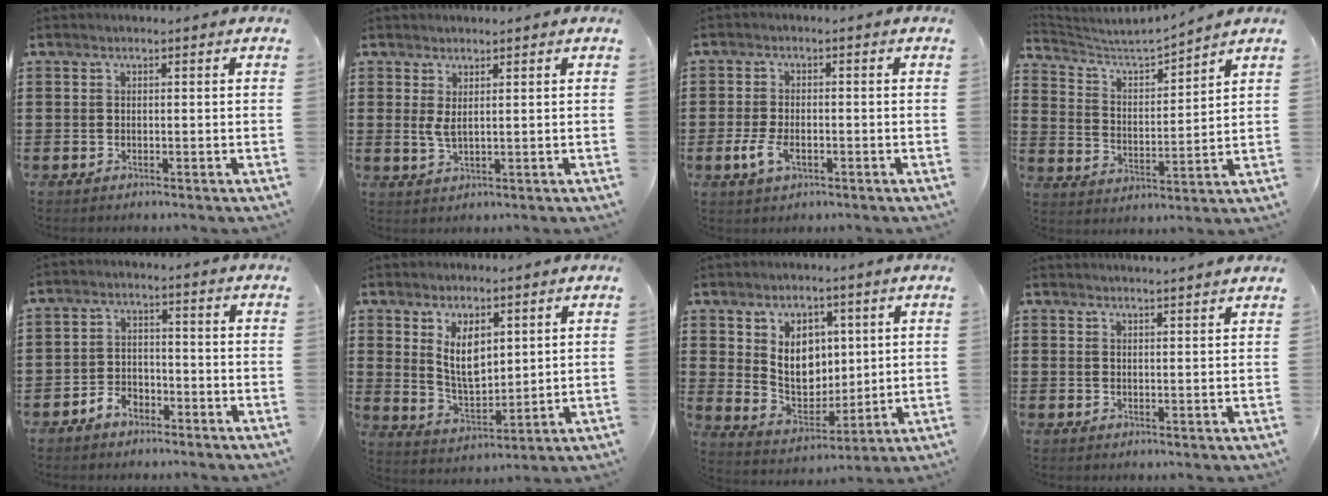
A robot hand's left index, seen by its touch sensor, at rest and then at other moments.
{"total": 2.4, "force": [1.2, 0.6, 2.1], "torque": [-0.052, -0.003, 0.020]}
{"total": 4.1, "force": [-1.3, 2.1, 3.2], "torque": [-0.077, -0.004, -0.029]}
{"total": 4.2, "force": [4.0, 0.5, 1.2], "torque": [-0.046, -0.031, 0.061]}
{"total": 3.2, "force": [-2.7, 1.6, 0.8], "torque": [-0.020, 0.009, -0.055]}
{"total": 6.8, "force": [3.7, 3.4, 4.6], "torque": [-0.086, -0.011, 0.065]}
{"total": 8.1, "force": [2.6, 6.3, 4.3], "torque": [-0.082, 0.002, 0.049]}
{"total": 2.2, "force": [2.1, -0.5, 0.1], "torque": [-0.007, -0.007, 0.041]}